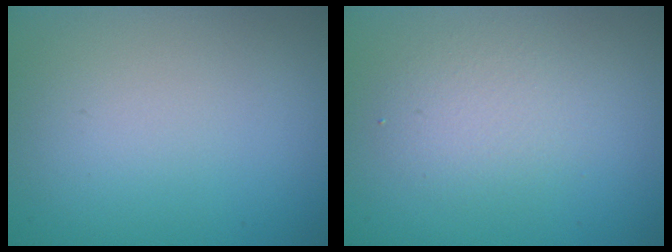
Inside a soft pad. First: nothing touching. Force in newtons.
{"total": 2.4, "press": 2.4, "slide": 0.2}